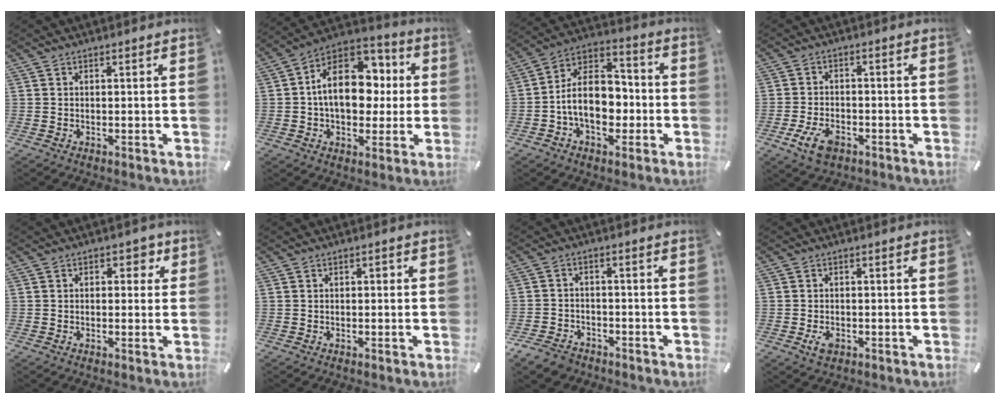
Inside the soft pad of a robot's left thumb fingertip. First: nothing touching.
{"total": 17.2, "force": [1.2, 12.4, 11.9], "torque": [-0.200, 0.002, 0.020]}
{"total": 13.3, "force": [-2.7, 9.7, 8.7], "torque": [-0.156, 0.013, -0.048]}
{"total": 6.9, "force": [-3.5, 4.1, 4.3], "torque": [-0.098, 0.011, -0.065]}
{"total": 3.6, "force": [0.7, 2.5, 2.4], "torque": [-0.023, 0.000, 0.002]}
{"total": 0.9, "force": [-0.2, 0.6, 0.6], "torque": [-0.014, 0.006, -0.006]}
{"total": 5.2, "force": [-4.1, 2.9, 1.3], "torque": [-0.037, 0.019, -0.082]}
{"total": 2.9, "force": [-1.2, 1.9, 1.9], "torque": [-0.049, 0.000, -0.023]}